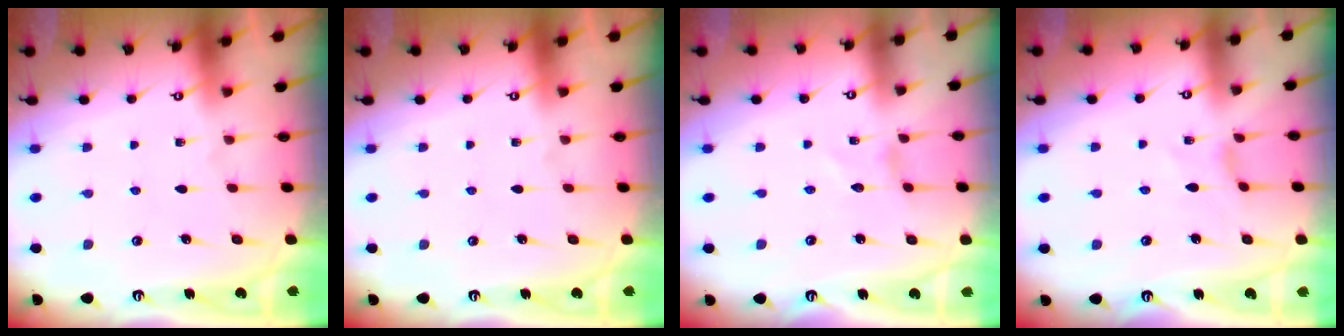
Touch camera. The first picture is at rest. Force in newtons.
{"total": 0.0}
{"total": 0.0}
{"total": 0.0}